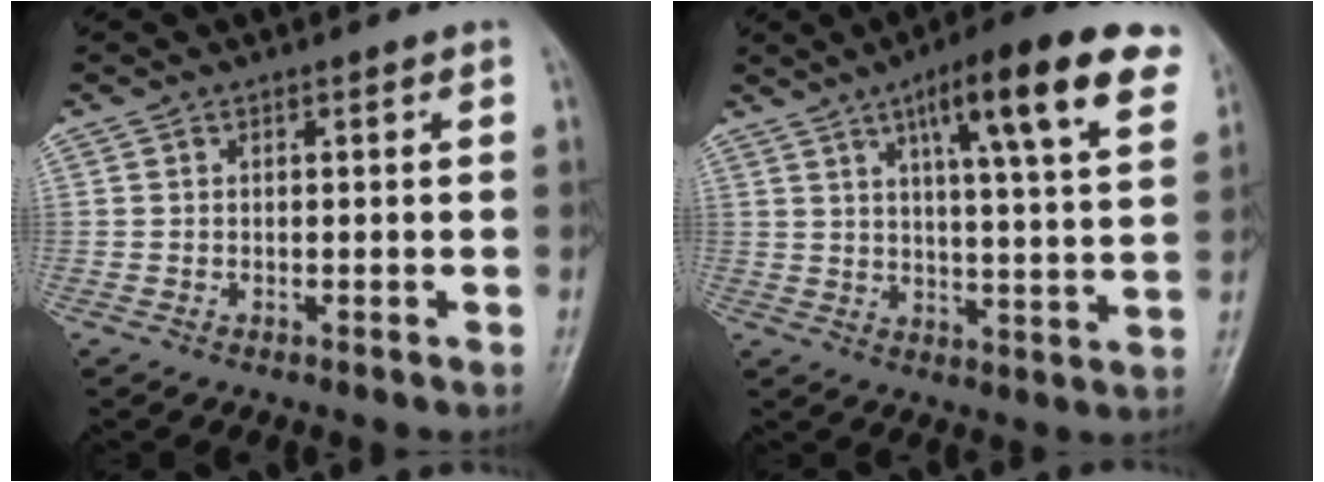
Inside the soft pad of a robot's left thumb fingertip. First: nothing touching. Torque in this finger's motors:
{"motor_torque": [0.48, 0.54, 1.63, -1.14, 0.12]}